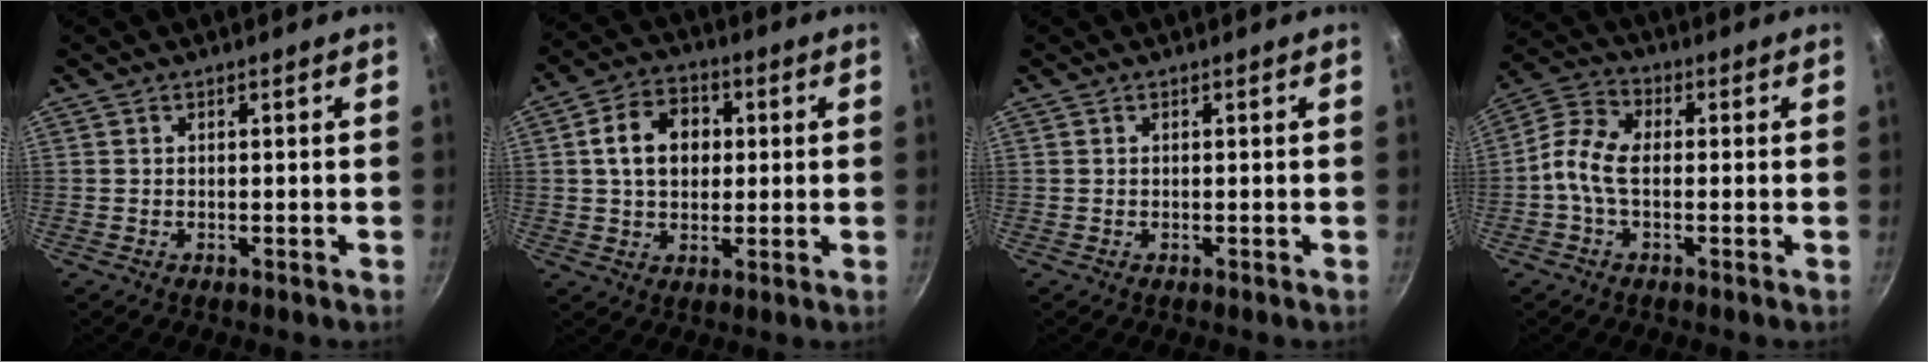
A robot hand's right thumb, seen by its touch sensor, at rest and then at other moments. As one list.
[{"total": 10.1, "force": [1.5, 7.6, 6.5], "torque": [-0.084, 0.014, 0.017]}, {"total": 0.0}, {"total": 7.8, "force": [-0.8, 4.7, 6.2], "torque": [-0.125, 0.030, -0.033]}]